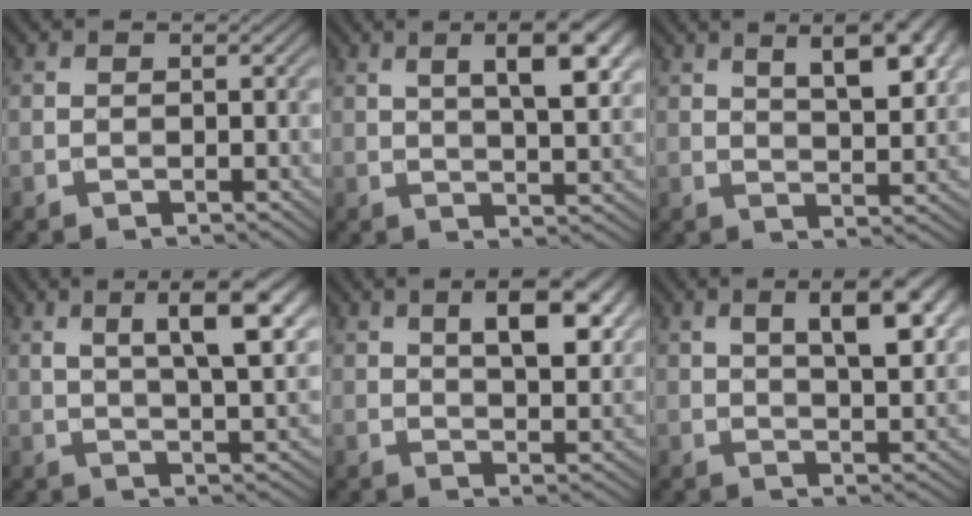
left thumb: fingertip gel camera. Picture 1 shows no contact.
{"total": 8.5, "force": [3.1, 2.3, 7.6], "torque": [-0.107, 0.012, 0.043]}
{"total": 9.4, "force": [4.3, 3.3, 7.6], "torque": [-0.106, 0.012, 0.063]}
{"total": 9.4, "force": [3.7, 2.1, 8.3], "torque": [-0.125, 0.013, 0.060]}
{"total": 8.5, "force": [3.2, 3.3, 7.2], "torque": [-0.109, 0.007, 0.048]}
{"total": 8.7, "force": [3.0, 2.7, 7.7], "torque": [-0.116, 0.009, 0.044]}